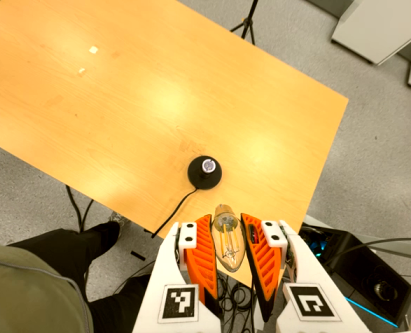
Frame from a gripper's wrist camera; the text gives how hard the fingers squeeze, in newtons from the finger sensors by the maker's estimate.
{"total": 19.5, "left": 21.1, "right": 17.9}